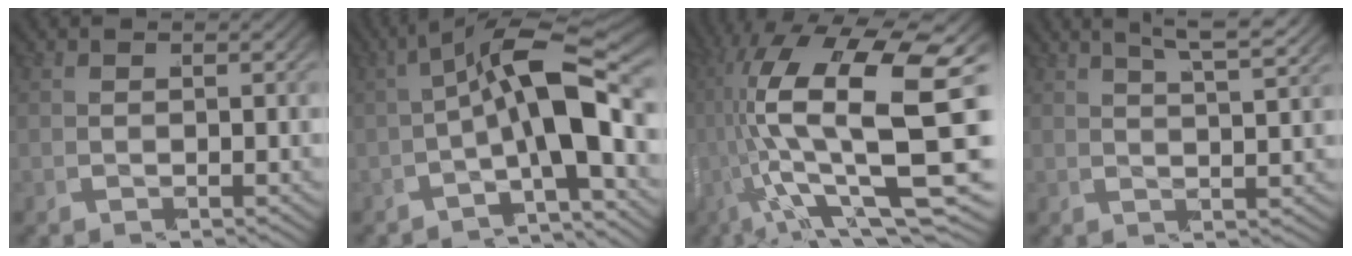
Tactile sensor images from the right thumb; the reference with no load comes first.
{"total": 7.8, "force": [-1.7, 3.3, 6.8], "torque": [-0.105, 0.005, -0.037]}
{"total": 15.9, "force": [-1.2, 8.3, 13.5], "torque": [-0.272, -0.044, -0.006]}
{"total": 4.9, "force": [3.2, 2.1, 3.1], "torque": [-0.031, 0.017, 0.037]}